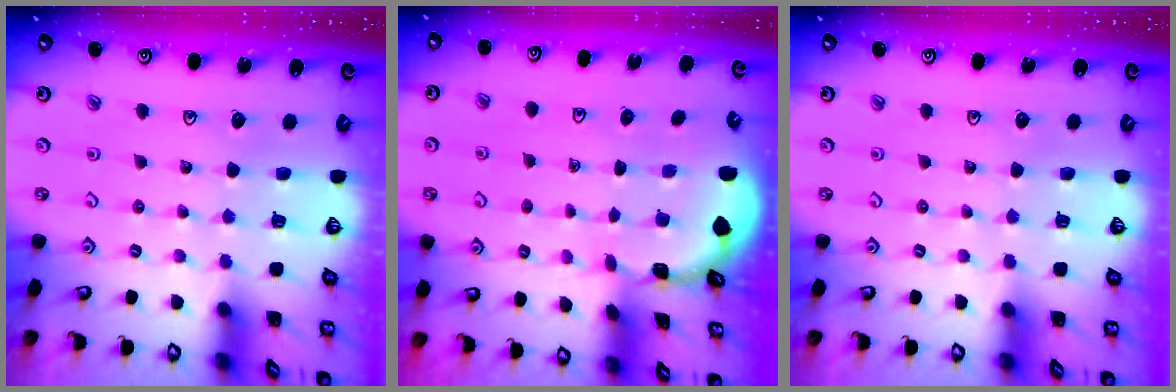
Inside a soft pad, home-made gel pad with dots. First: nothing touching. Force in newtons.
{"total": 1.2, "press": 1.2, "slide": 0.2}
{"total": 0.0}